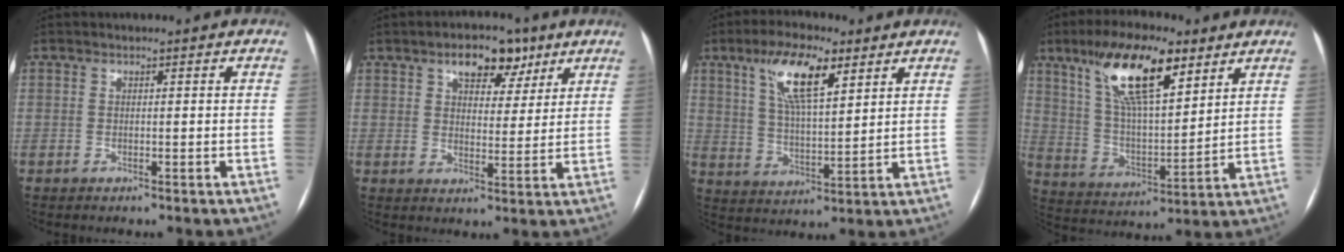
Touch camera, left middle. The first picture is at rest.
{"total": 7.5, "force": [4.6, 4.0, 4.4], "torque": [-0.058, 0.016, 0.068]}
{"total": 10.8, "force": [5.8, 3.0, 8.6], "torque": [-0.165, 0.010, 0.108]}
{"total": 15.8, "force": [9.2, 4.7, 12.0], "torque": [-0.225, 0.016, 0.173]}